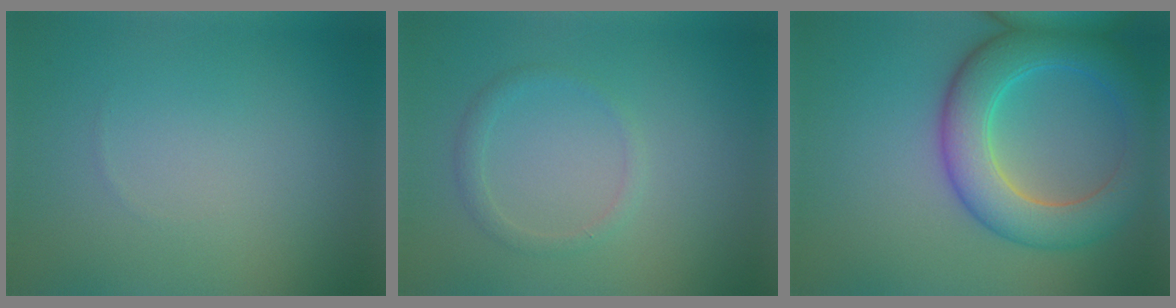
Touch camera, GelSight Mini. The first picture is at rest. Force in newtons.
{"total": 1.3, "press": 1.3, "slide": 0.0}
{"total": 7.3, "press": 7.3, "slide": 0.1}